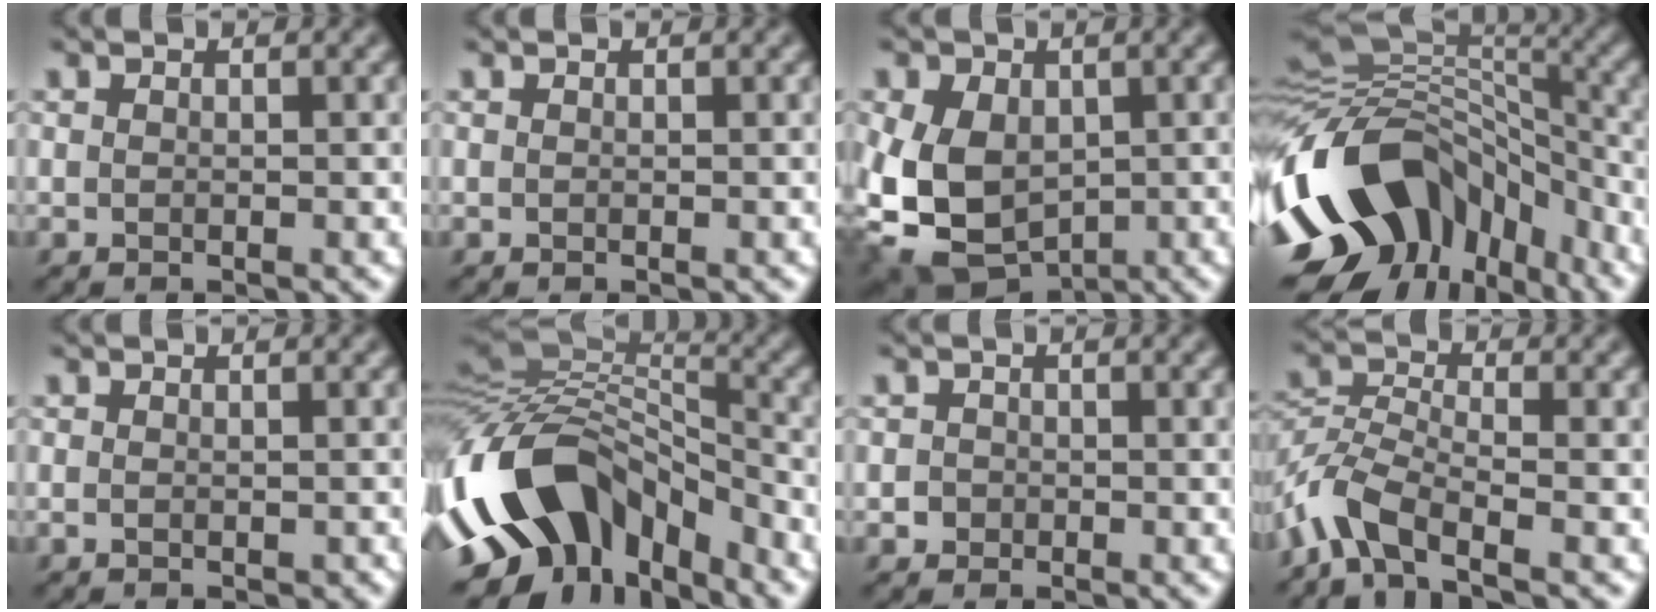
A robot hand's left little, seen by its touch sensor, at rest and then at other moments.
{"total": 0.0}
{"total": 10.7, "force": [-1.7, 7.9, 7.0], "torque": [-0.146, -0.019, -0.013]}
{"total": 14.9, "force": [-6.5, 10.3, 8.7], "torque": [-0.178, 0.016, -0.120]}
{"total": 0.7, "force": [-0.3, 0.4, 0.5], "torque": [-0.011, -0.003, -0.004]}
{"total": 12.0, "force": [-5.6, 7.5, 7.4], "torque": [-0.137, 0.018, -0.115]}
{"total": 1.0, "force": [-0.3, 1.0, 0.1], "torque": [0.009, 0.000, -0.006]}
{"total": 4.5, "force": [-3.4, 1.5, 2.7], "torque": [-0.062, 0.002, -0.080]}